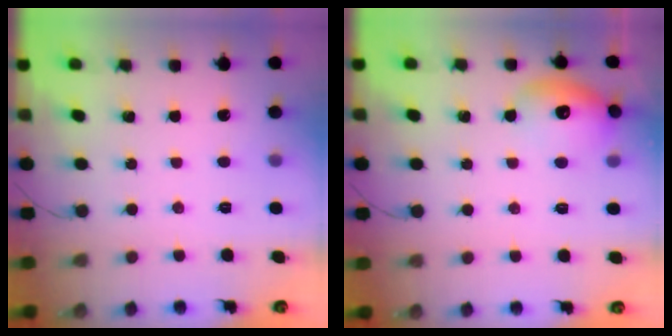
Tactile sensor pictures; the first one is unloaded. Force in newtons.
{"total": 14.1, "press": 14.0, "slide": 1.2}